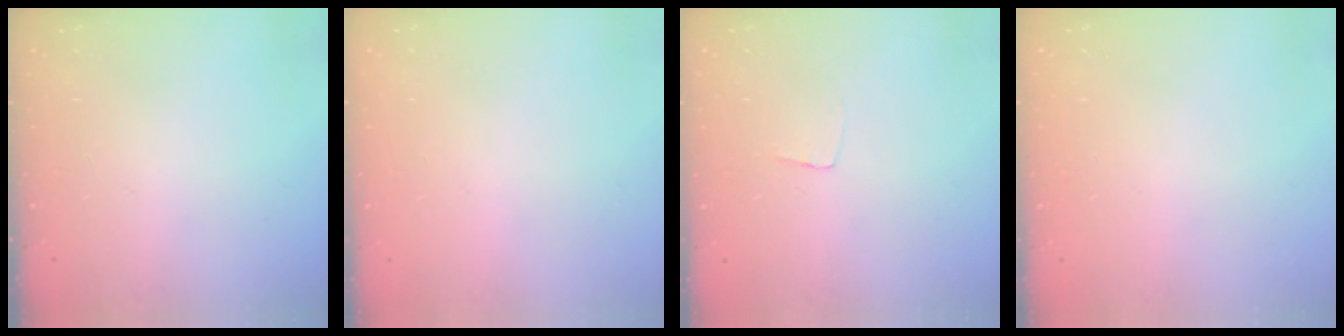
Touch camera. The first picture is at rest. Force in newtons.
{"total": 0.0}
{"total": 3.3, "press": 3.3, "slide": 0.2}
{"total": 0.0}